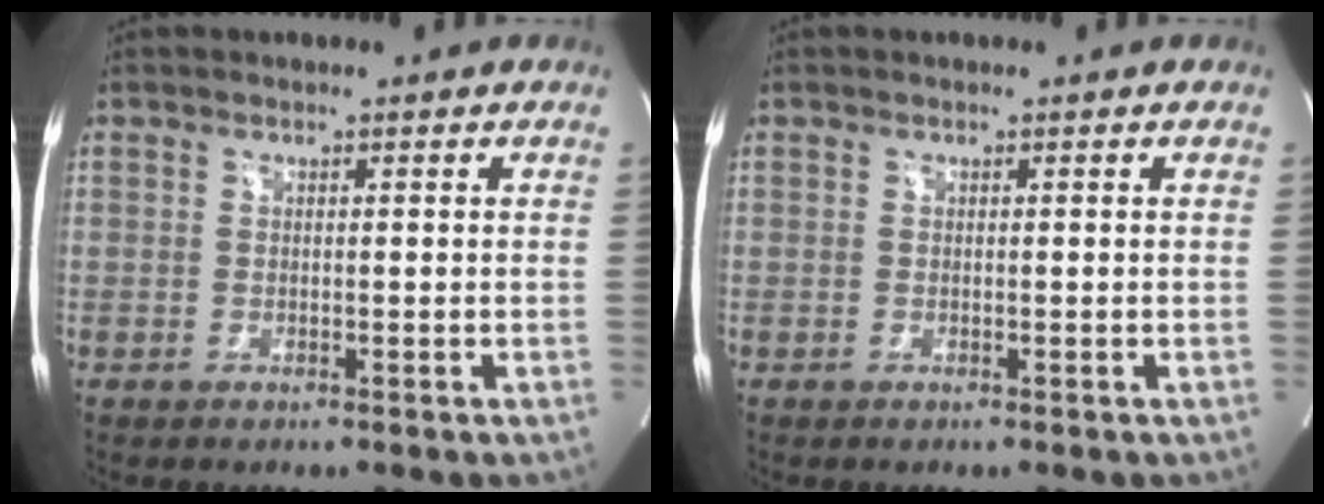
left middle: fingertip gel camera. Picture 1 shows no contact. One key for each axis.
{"total": 0.0}